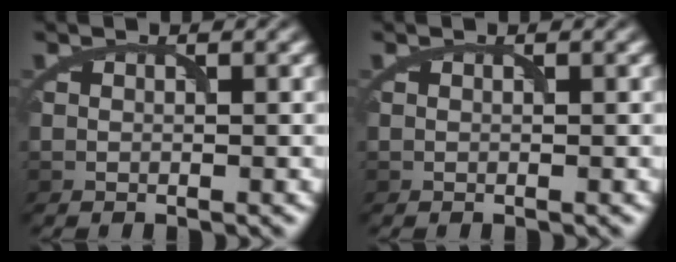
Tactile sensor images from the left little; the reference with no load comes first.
{"total": 0.0}